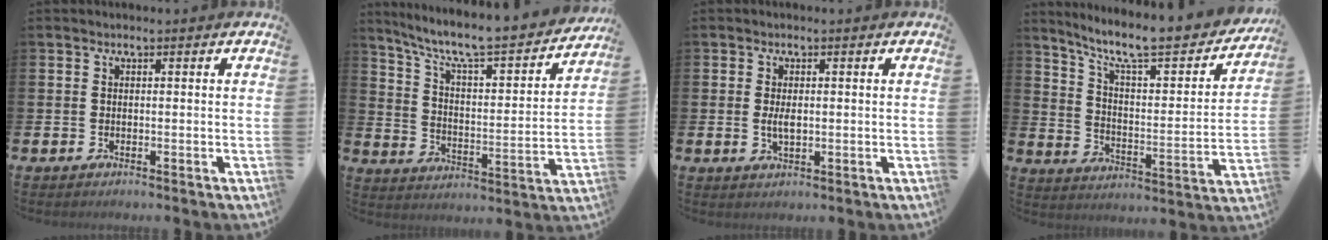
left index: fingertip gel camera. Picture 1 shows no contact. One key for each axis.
{"total": 8.2, "fx": 7.2, "fy": 1.3, "fz": 3.7, "tx": -0.098, "ty": -0.057, "tz": 0.115}
{"total": 1.7, "fx": 0.1, "fy": 0.7, "fz": 1.5, "tx": -0.021, "ty": -0.002, "tz": -0.001}
{"total": 9.9, "fx": 8.4, "fy": 2.0, "fz": 4.9, "tx": -0.109, "ty": -0.066, "tz": 0.135}